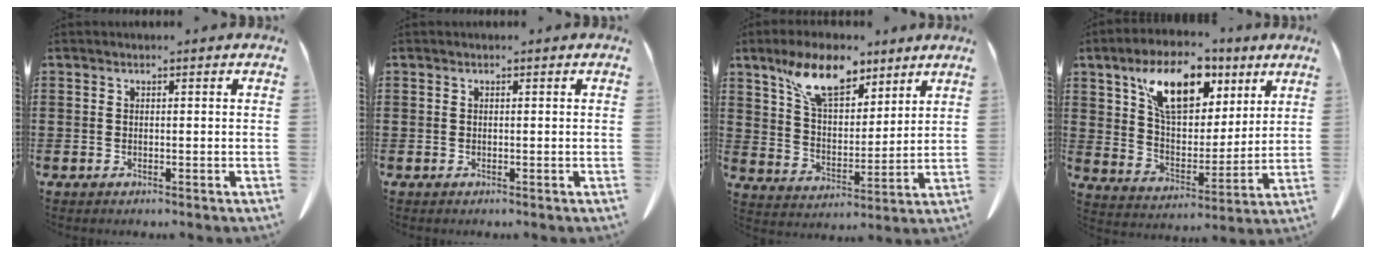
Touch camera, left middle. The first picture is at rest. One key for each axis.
{"total": 0.0}
{"total": 10.4, "fx": 7.4, "fy": 4.6, "fz": 5.6, "tx": -0.118, "ty": -0.015, "tz": 0.136}
{"total": 12.6, "fx": 6.8, "fy": 6.7, "fz": 8.2, "tx": -0.161, "ty": 0.001, "tz": 0.124}